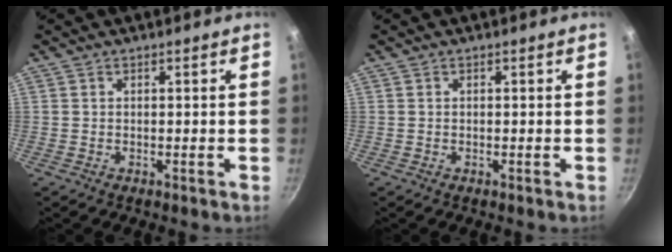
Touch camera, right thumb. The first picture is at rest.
{"total": 0.0}